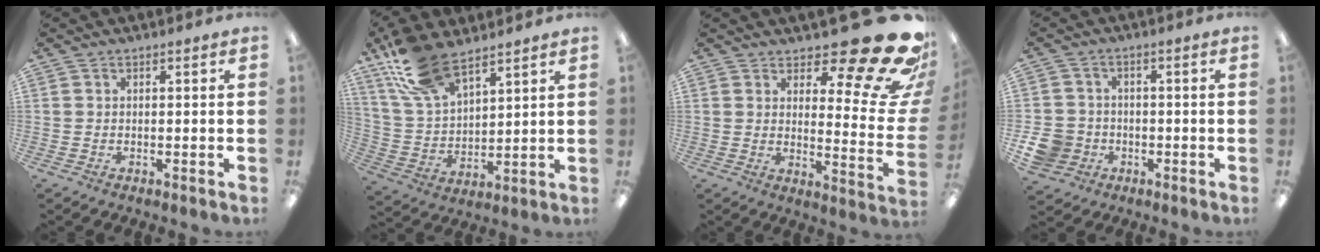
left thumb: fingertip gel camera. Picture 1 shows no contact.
{"total": 16.4, "force": [11.5, 7.6, 8.9], "torque": [-0.193, -0.035, 0.217]}
{"total": 19.7, "force": [12.8, 6.0, 13.7], "torque": [-0.162, -0.101, 0.202]}
{"total": 7.7, "force": [-2.6, 6.8, 2.6], "torque": [-0.069, 0.021, -0.048]}